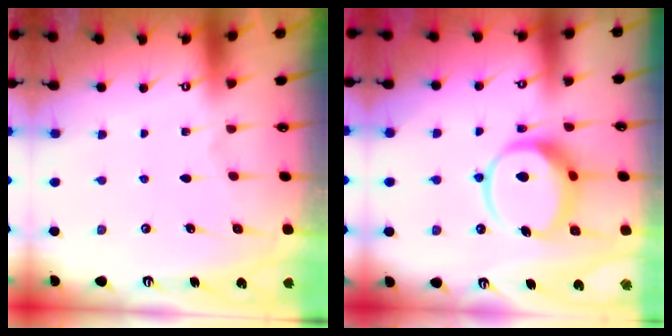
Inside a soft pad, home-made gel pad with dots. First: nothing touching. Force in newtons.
{"total": 12.7, "press": 12.6, "slide": 1.6}